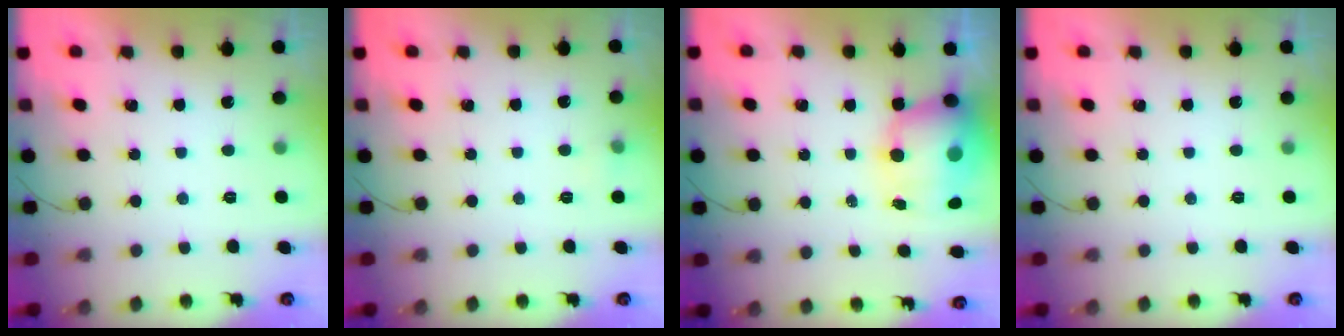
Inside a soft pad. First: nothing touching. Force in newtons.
{"total": 3.7, "press": 3.4, "slide": 1.4}
{"total": 12.5, "press": 12.2, "slide": 3.0}
{"total": 0.0}